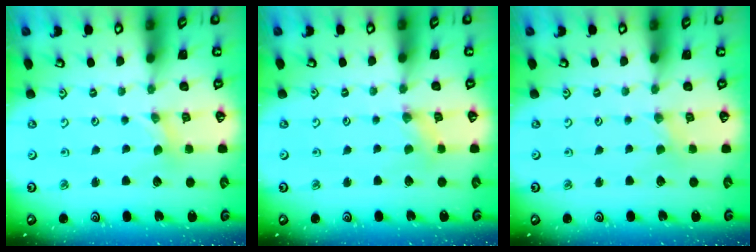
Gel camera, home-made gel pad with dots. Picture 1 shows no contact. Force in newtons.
{"total": 1.4, "press": 1.4, "slide": 0.2}
{"total": 0.0}